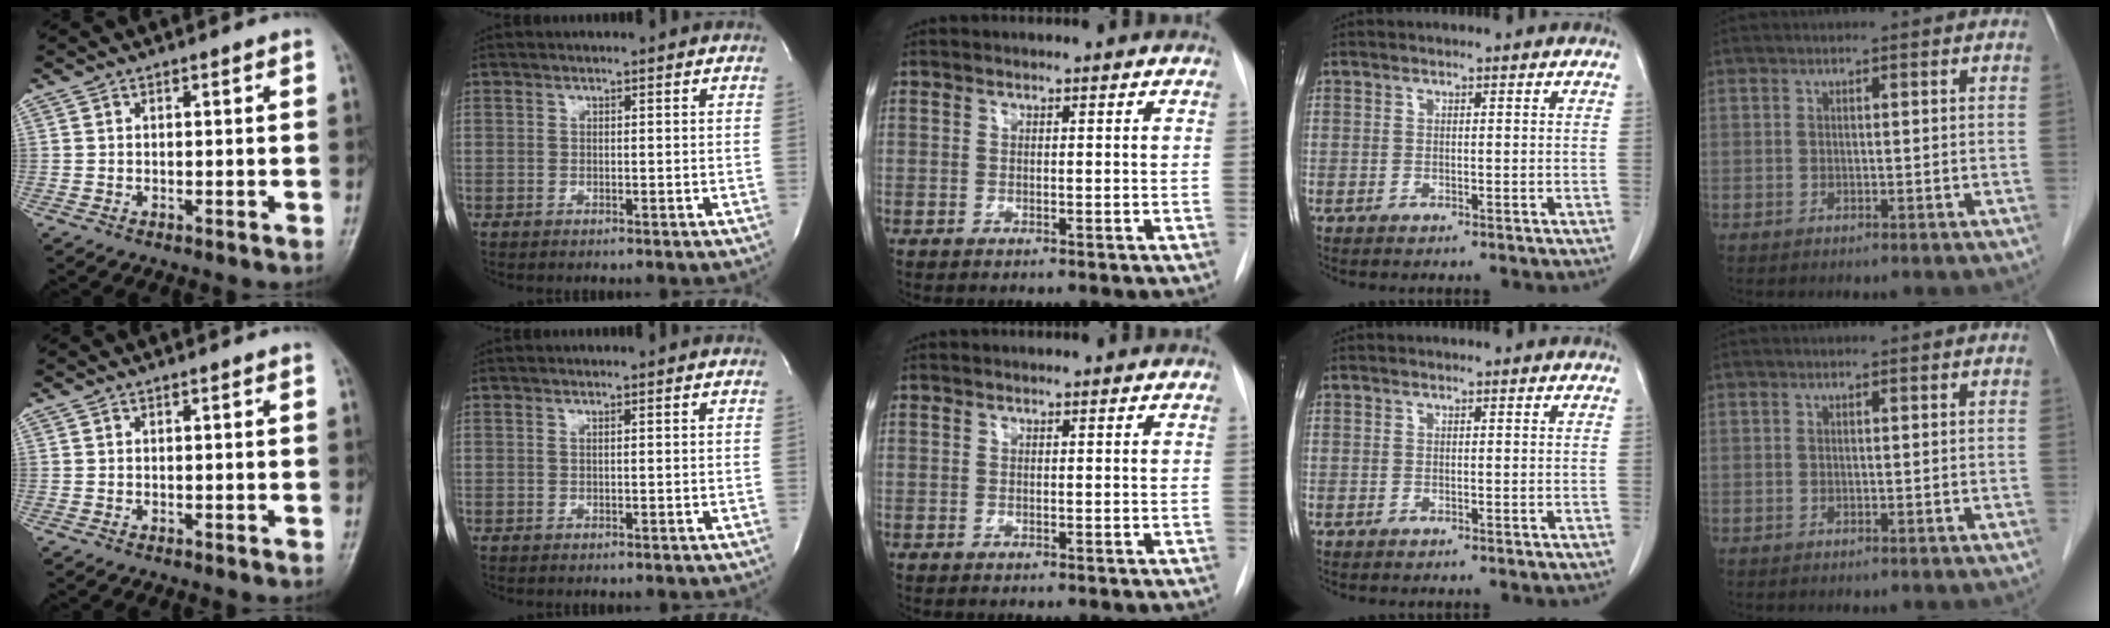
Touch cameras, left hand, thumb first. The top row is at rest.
{}